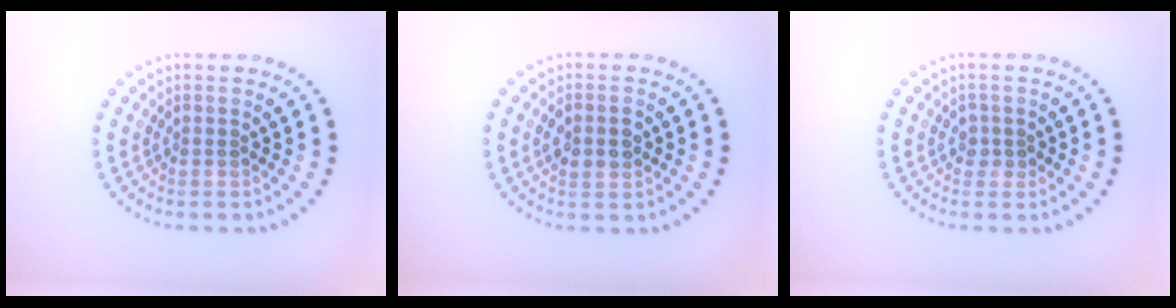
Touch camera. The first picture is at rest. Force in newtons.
{"total": 2.1, "press": 2.1, "slide": 0.0}
{"total": 1.1, "press": 0.9, "slide": 0.5}